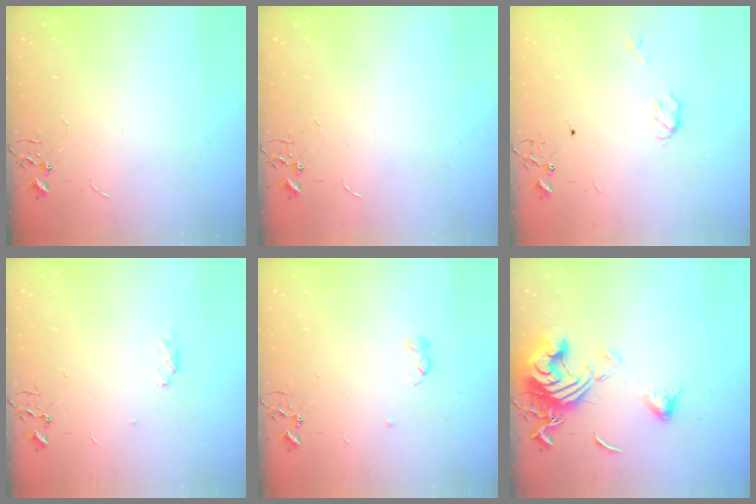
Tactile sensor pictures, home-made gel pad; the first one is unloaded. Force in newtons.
{"total": 0.0}
{"total": 3.9, "press": 3.8, "slide": 0.8}
{"total": 3.9, "press": 3.8, "slide": 0.8}
{"total": 3.3, "press": 3.2, "slide": 0.6}
{"total": 15.9, "press": 15.7, "slide": 2.1}